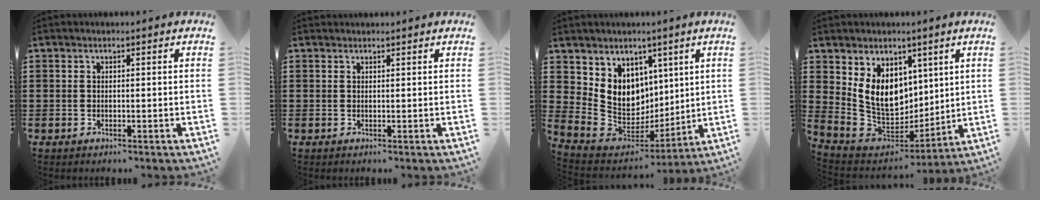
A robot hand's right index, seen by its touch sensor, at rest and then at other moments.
{"total": 0.6, "force": [0.5, -0.3, -0.1], "torque": [0.003, 0.001, 0.010]}
{"total": 9.0, "force": [3.5, 8.0, 2.1], "torque": [-0.094, -0.052, 0.074]}
{"total": 10.5, "force": [3.8, 8.1, 5.4], "torque": [-0.133, -0.022, 0.076]}